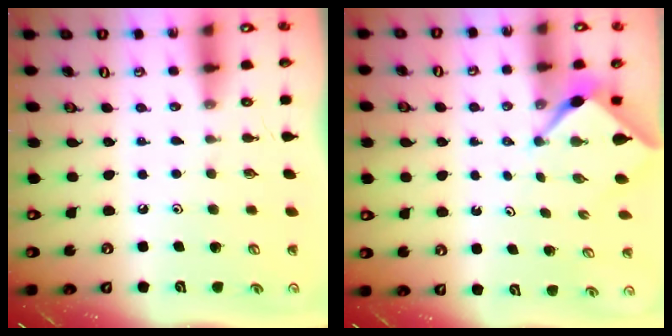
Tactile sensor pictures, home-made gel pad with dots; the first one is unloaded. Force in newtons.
{"total": 2.3, "press": 2.2, "slide": 0.3}